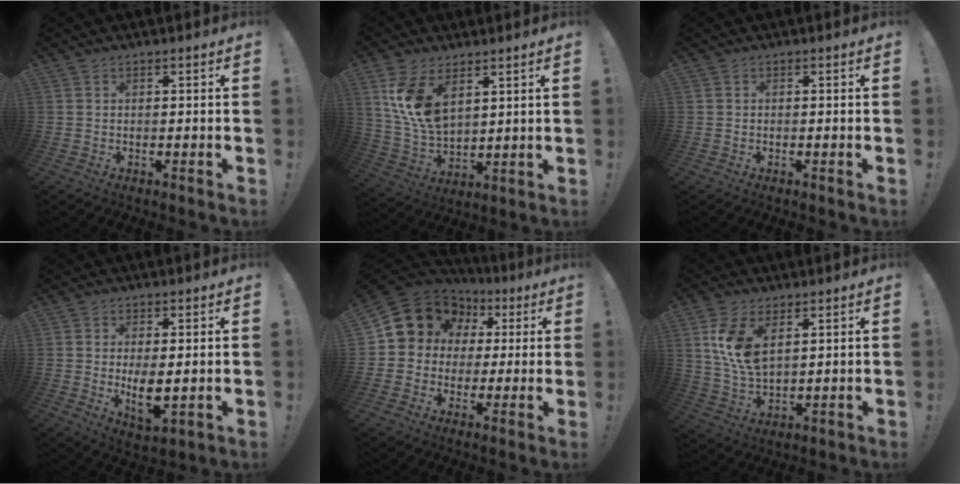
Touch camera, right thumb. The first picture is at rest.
{"total": 12.5, "force": [6.4, 6.8, 8.2], "torque": [-0.168, -0.036, 0.122]}
{"total": 0.0}
{"total": 6.7, "force": [0.8, 2.7, 6.1], "torque": [-0.095, -0.021, 0.018]}
{"total": 12.1, "force": [5.2, 10.2, 3.9], "torque": [-0.060, -0.028, 0.111]}
{"total": 10.6, "force": [5.1, 5.4, 7.6], "torque": [-0.150, -0.026, 0.092]}